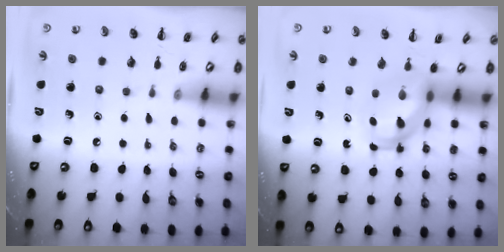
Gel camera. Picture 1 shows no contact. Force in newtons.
{"total": 5.2, "press": 5.2, "slide": 0.4}